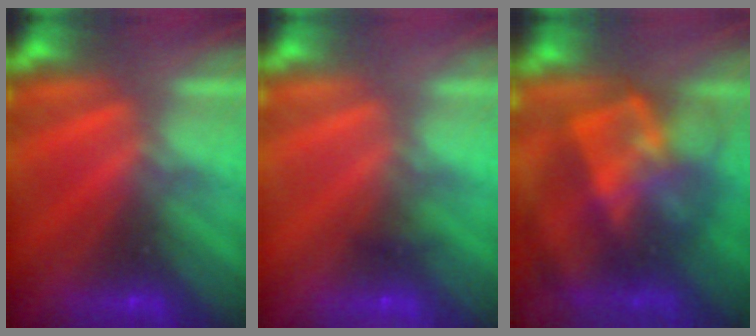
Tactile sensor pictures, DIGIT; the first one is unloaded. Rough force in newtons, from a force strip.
{"total": 1.7}
{"total": 8.2}